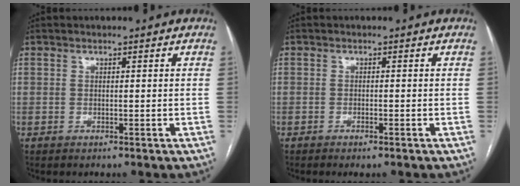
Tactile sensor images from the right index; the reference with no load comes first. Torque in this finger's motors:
{"motor_torque": [0.27, -0.04, 0.07, 0.01]}